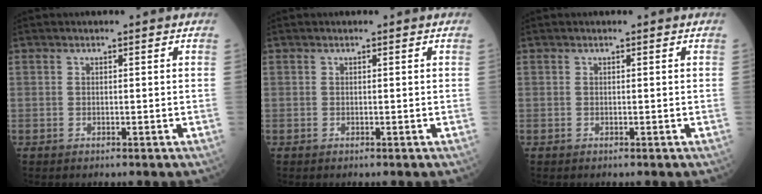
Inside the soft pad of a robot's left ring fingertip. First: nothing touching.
{"total": 0.0}
{"total": 0.0}